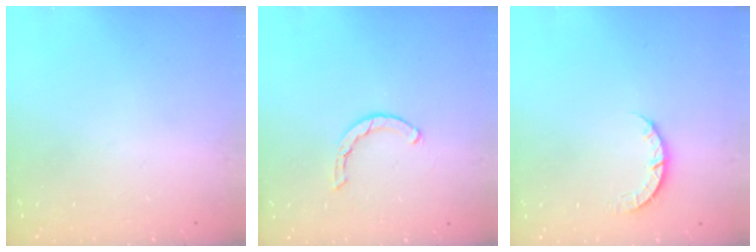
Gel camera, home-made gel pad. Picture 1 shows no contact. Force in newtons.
{"total": 2.0, "press": 2.0, "slide": 0.2}
{"total": 3.4, "press": 3.4, "slide": 0.4}